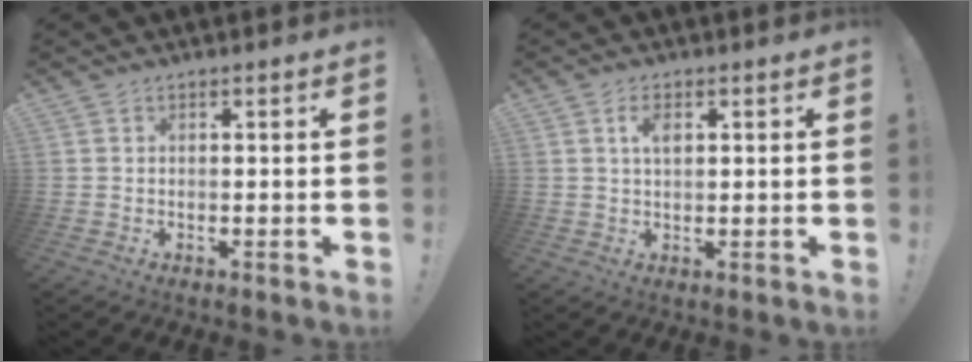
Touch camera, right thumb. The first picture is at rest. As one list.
[{"total": 3.8, "force": [1.4, 2.0, 3.0], "torque": [-0.047, 0.001, 0.020]}]